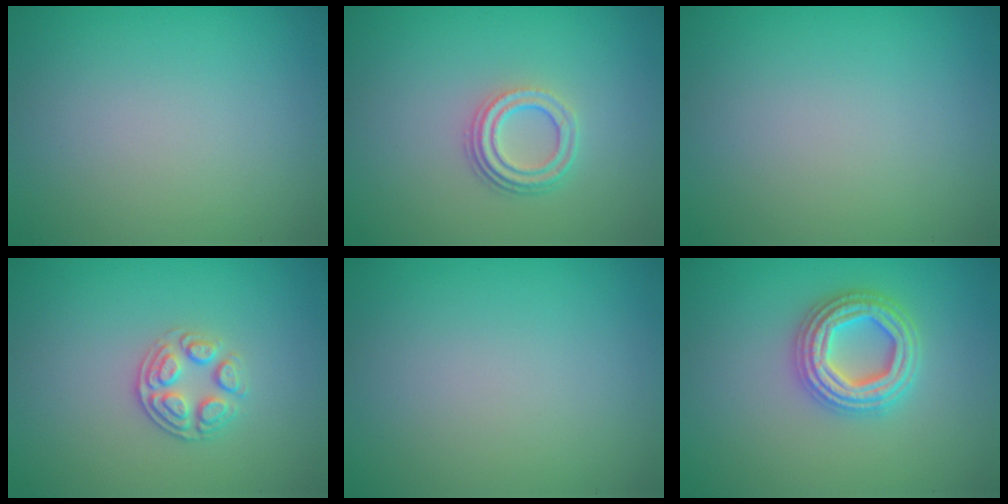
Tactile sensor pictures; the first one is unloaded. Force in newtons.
{"total": 3.3, "press": 2.4, "slide": 2.2}
{"total": 0.0}
{"total": 2.6, "press": 2.5, "slide": 0.9}
{"total": 0.0}
{"total": 4.7, "press": 4.6, "slide": 0.8}